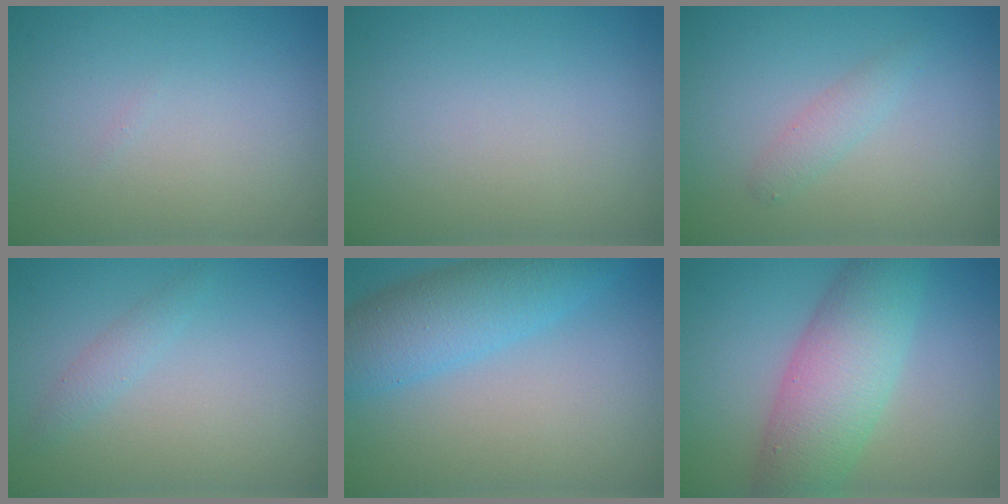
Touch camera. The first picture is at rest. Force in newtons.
{"total": 0.0}
{"total": 1.4, "press": 1.4, "slide": 0.0}
{"total": 1.2, "press": 1.2, "slide": 0.0}
{"total": 6.0, "press": 6.0, "slide": 0.1}
{"total": 7.5, "press": 7.5, "slide": 0.1}